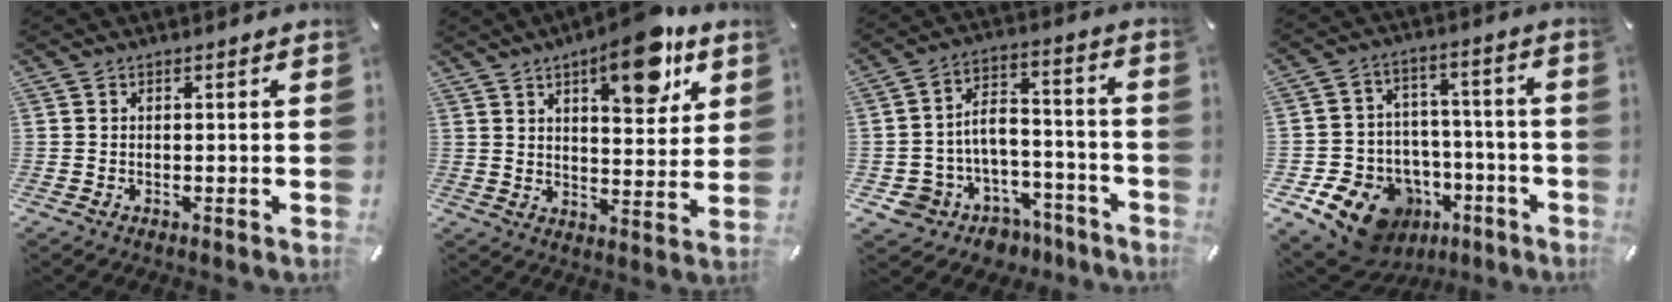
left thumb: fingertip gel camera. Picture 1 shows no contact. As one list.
[{"total": 14.5, "force": [8.9, 6.0, 9.8], "torque": [-0.117, -0.048, 0.144]}, {"total": 8.5, "force": [-2.5, 7.8, 2.1], "torque": [-0.042, 0.014, -0.031]}, {"total": 14.7, "force": [-8.8, 10.5, 5.4], "torque": [-0.086, 0.050, -0.140]}]